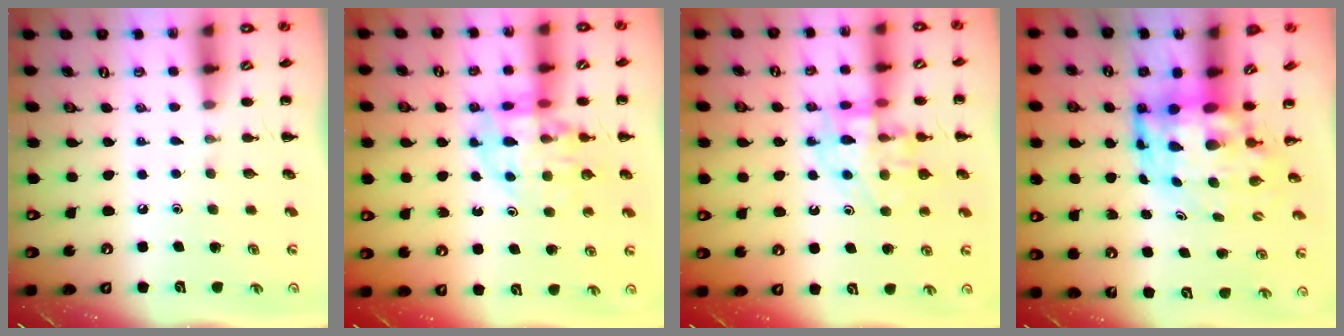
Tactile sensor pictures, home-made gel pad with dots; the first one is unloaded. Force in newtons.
{"total": 12.3, "press": 11.8, "slide": 3.4}
{"total": 13.9, "press": 13.7, "slide": 2.5}
{"total": 7.4, "press": 7.1, "slide": 2.2}